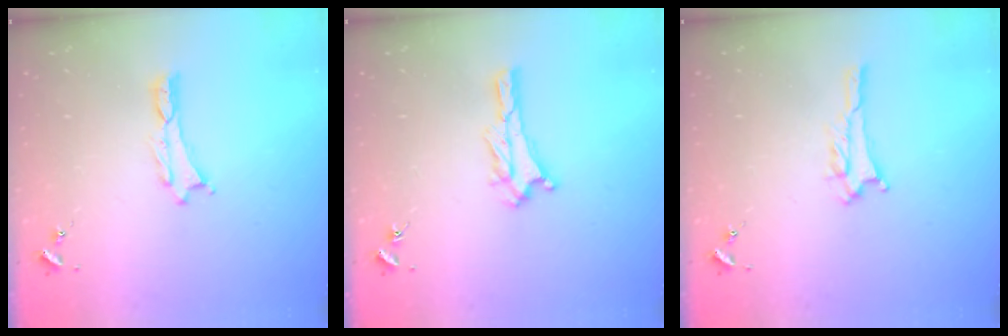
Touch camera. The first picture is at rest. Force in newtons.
{"total": 3.2, "press": 3.1, "slide": 0.3}
{"total": 2.8, "press": 2.8, "slide": 0.3}